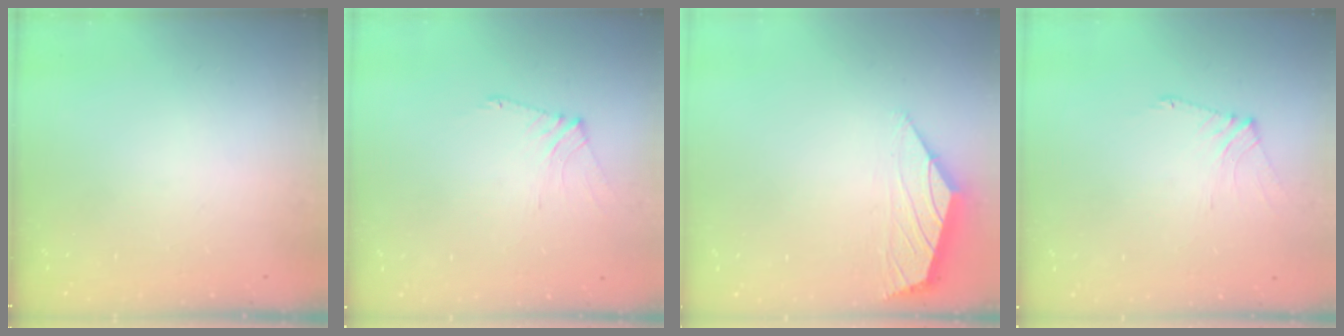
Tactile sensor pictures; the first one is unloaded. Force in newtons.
{"total": 2.2, "press": 2.1, "slide": 0.4}
{"total": 0.0}
{"total": 2.2, "press": 2.1, "slide": 0.4}